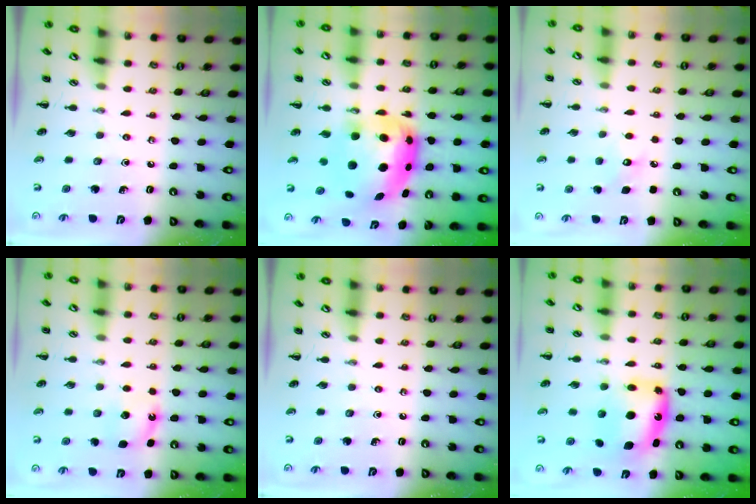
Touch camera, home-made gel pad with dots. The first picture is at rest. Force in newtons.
{"total": 8.6, "press": 8.4, "slide": 2.1}
{"total": 6.3, "press": 6.1, "slide": 1.6}
{"total": 5.0, "press": 4.7, "slide": 1.6}
{"total": 0.0}
{"total": 8.8, "press": 8.5, "slide": 2.4}